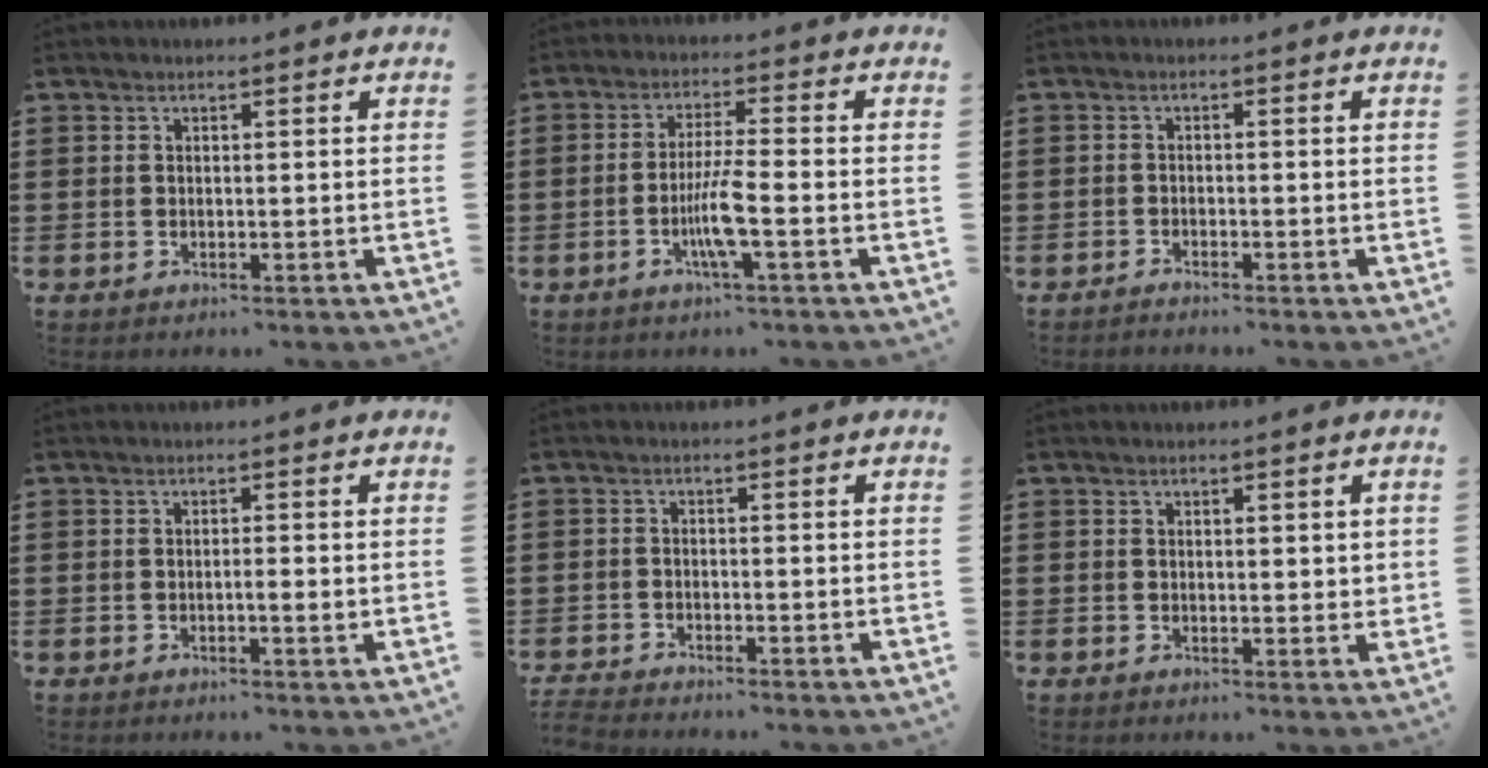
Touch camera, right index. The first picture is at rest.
{"total": 5.8, "force": [-2.0, 0.2, 5.4], "torque": [-0.115, -0.015, -0.043]}
{"total": 1.2, "force": [-1.2, 0.0, 0.0], "torque": [-0.003, 0.003, -0.025]}
{"total": 1.5, "force": [-0.5, 0.2, 1.4], "torque": [-0.025, -0.002, -0.009]}
{"total": 2.0, "force": [-2.0, 0.0, 0.0], "torque": [-0.004, 0.000, -0.042]}
{"total": 1.2, "force": [0.5, 0.8, 0.8], "torque": [-0.009, 0.003, 0.006]}